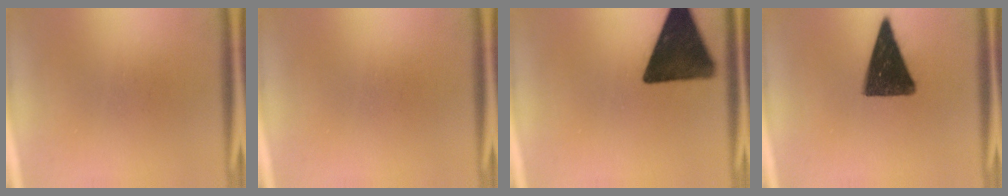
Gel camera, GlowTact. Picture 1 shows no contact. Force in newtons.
{"total": 0.0}
{"total": 16.0}
{"total": 14.3}